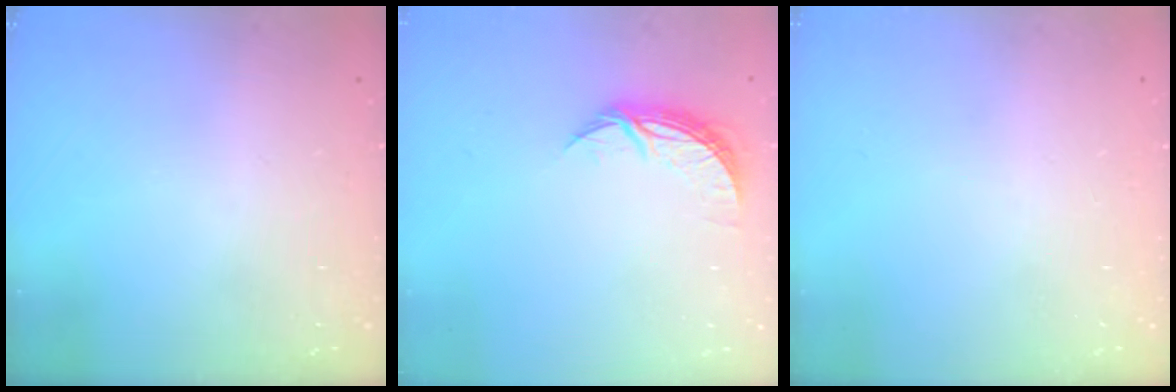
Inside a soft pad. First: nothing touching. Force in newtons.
{"total": 7.1, "press": 7.1, "slide": 0.3}
{"total": 0.0}